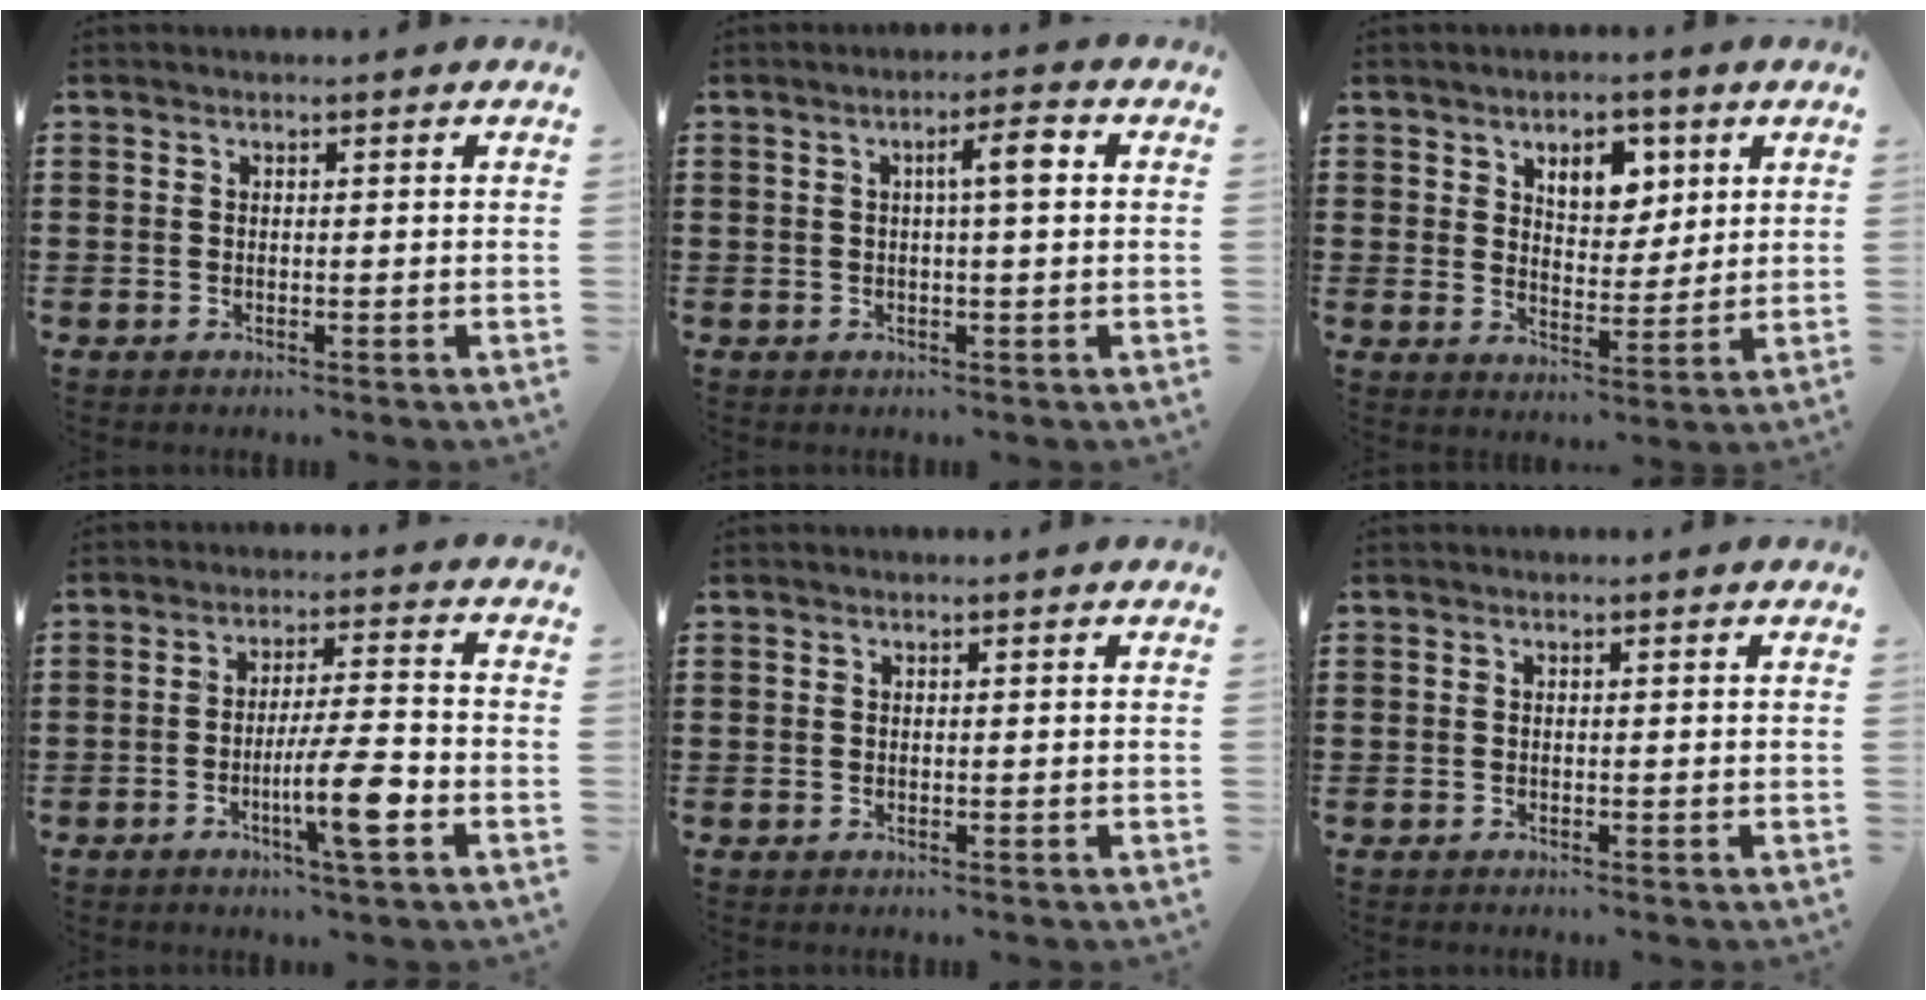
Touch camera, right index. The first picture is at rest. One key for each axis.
{"total": 3.9, "fx": 0.7, "fy": 0.6, "fz": 3.8, "tx": -0.063, "ty": 0.004, "tz": 0.006}
{"total": 5.7, "fx": 3.2, "fy": 3.7, "fz": 3.1, "tx": -0.053, "ty": 0.006, "tz": 0.051}
{"total": 9.2, "fx": -3.5, "fy": 1.0, "fz": 8.5, "tx": -0.149, "ty": -0.004, "tz": -0.062}
{"total": 0.0}
{"total": 0.0}